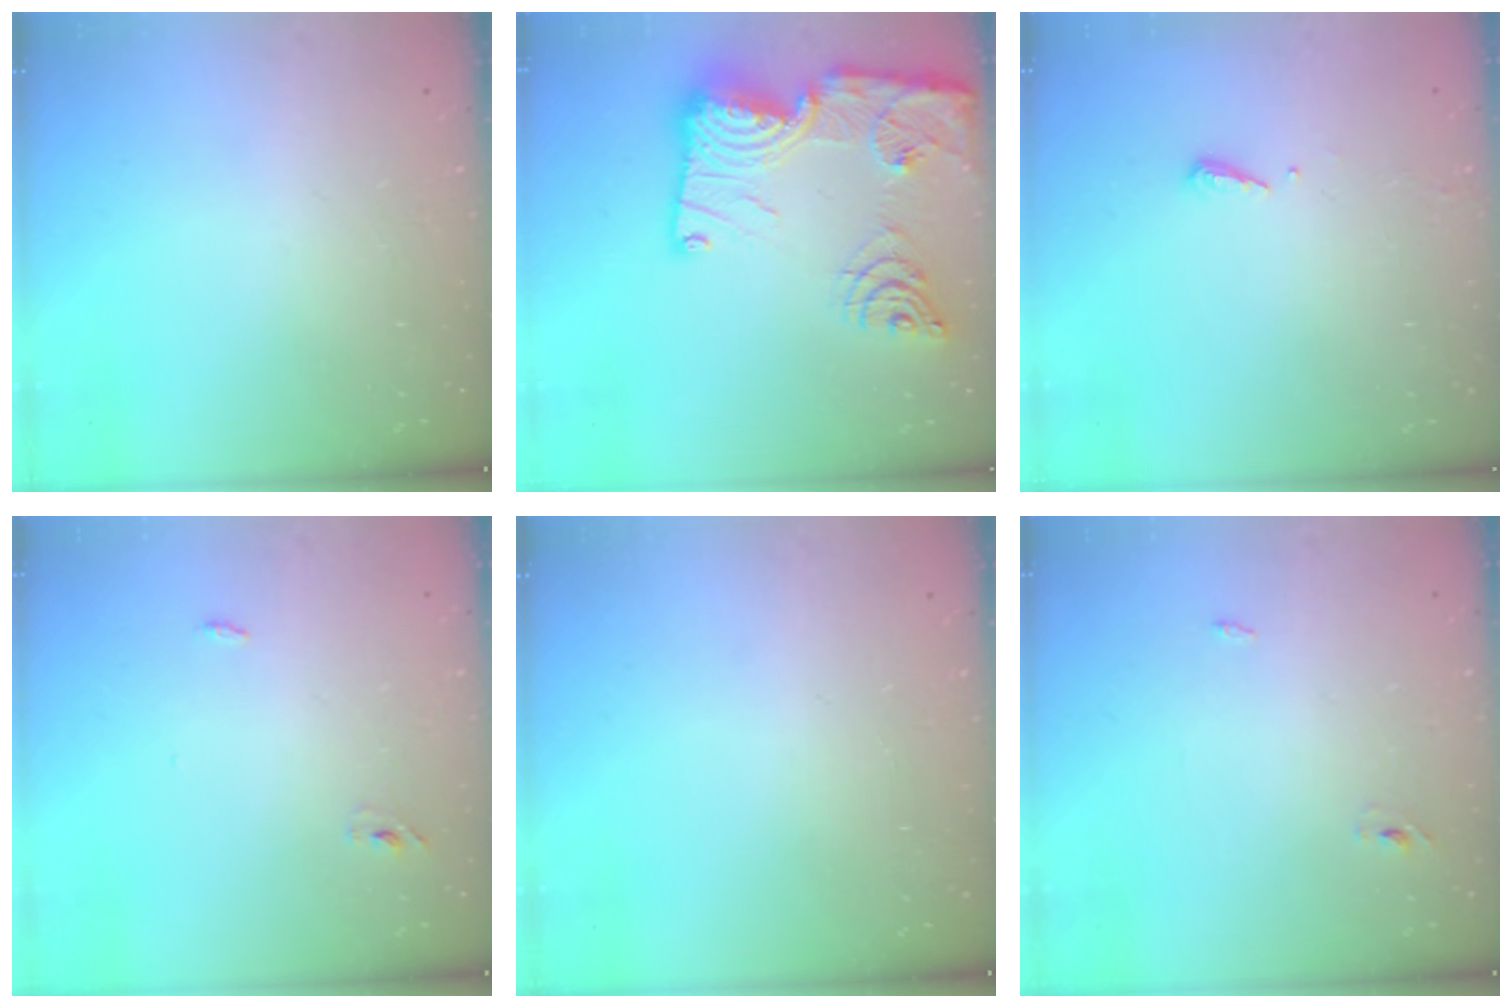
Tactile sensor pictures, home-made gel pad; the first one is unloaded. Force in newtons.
{"total": 25.2, "press": 25.1, "slide": 2.6}
{"total": 5.3, "press": 5.3, "slide": 0.5}
{"total": 2.9, "press": 2.7, "slide": 1.0}
{"total": 0.0}
{"total": 2.3, "press": 2.1, "slide": 1.0}